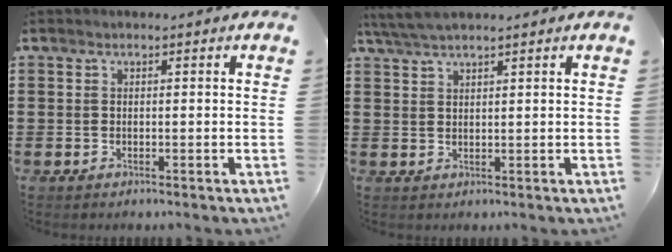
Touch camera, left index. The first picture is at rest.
{"total": 3.0, "force": [2.5, 0.2, 1.6], "torque": [-0.038, 0.002, 0.048]}